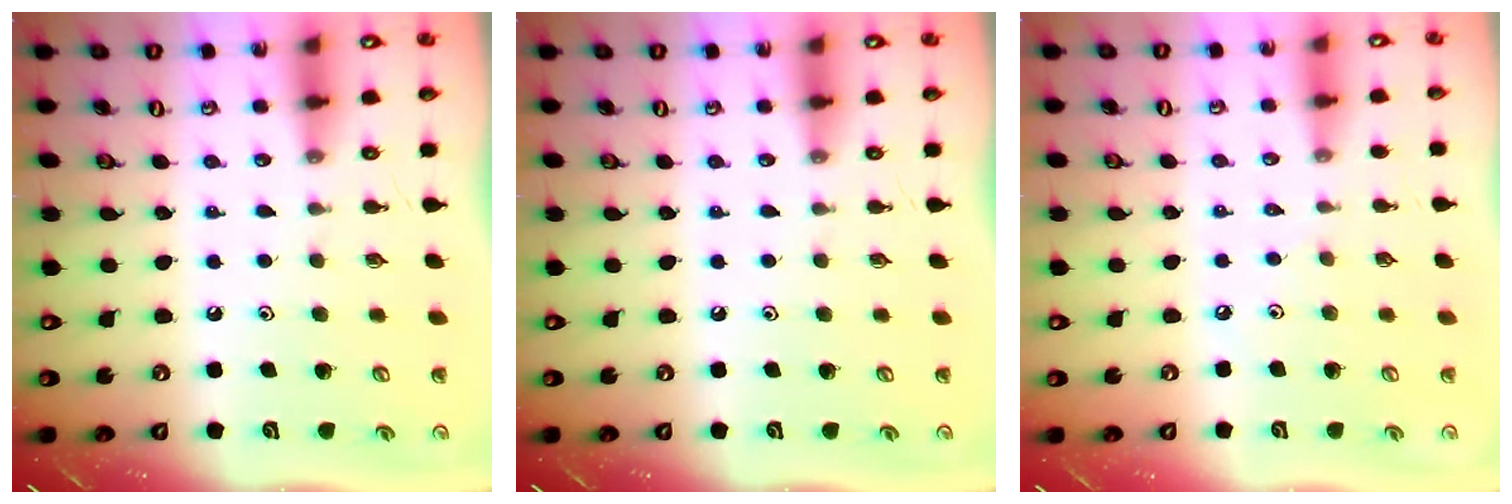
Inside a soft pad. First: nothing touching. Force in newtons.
{"total": 0.0}
{"total": 1.9, "press": 1.9, "slide": 0.5}